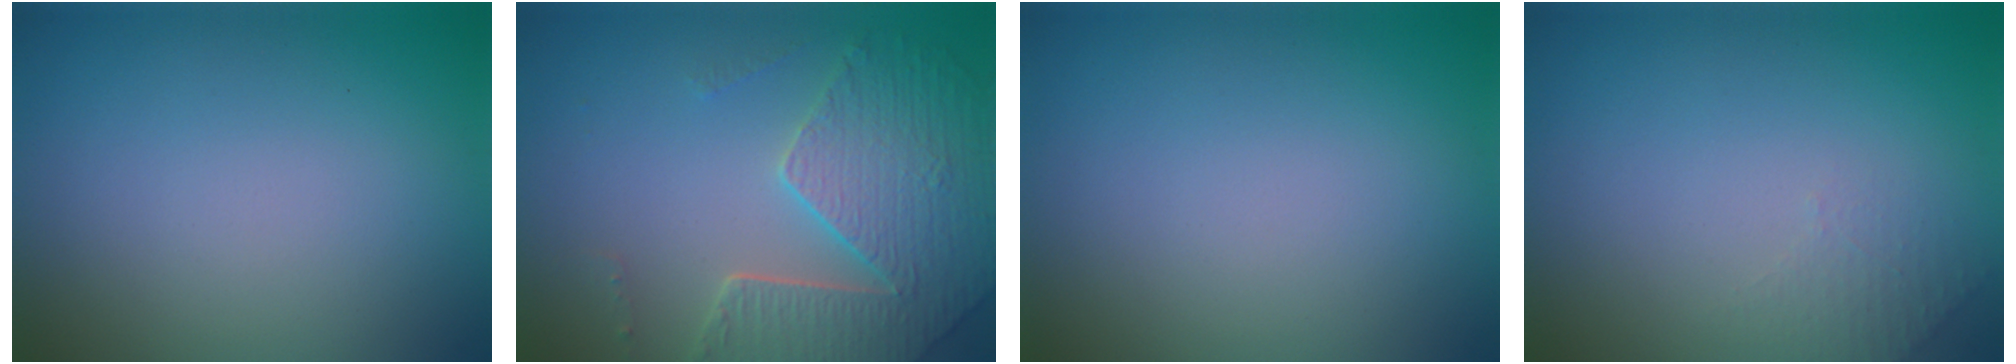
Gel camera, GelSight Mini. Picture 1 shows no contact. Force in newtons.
{"total": 5.1, "press": 4.6, "slide": 2.1}
{"total": 0.0}
{"total": 1.3, "press": 1.2, "slide": 0.3}